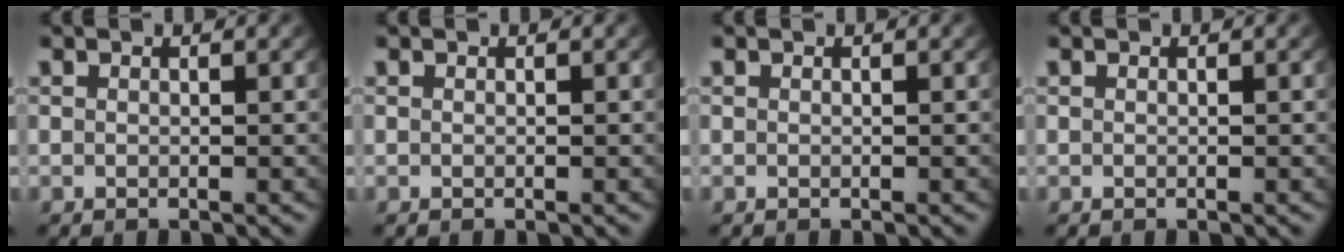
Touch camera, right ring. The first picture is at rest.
{"total": 0.0}
{"total": 0.0}
{"total": 0.0}